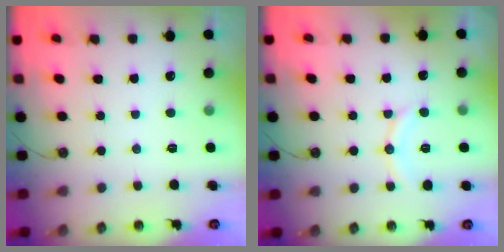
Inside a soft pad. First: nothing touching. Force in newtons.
{"total": 8.0, "press": 8.0, "slide": 0.9}